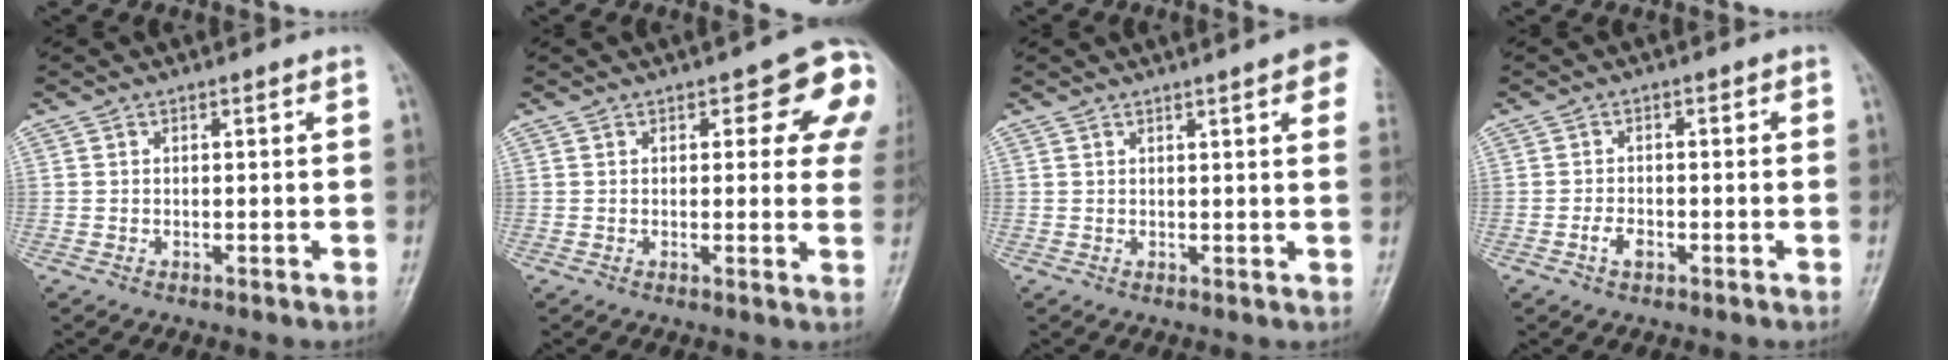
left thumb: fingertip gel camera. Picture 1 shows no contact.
{"total": 11.0, "force": [4.3, 4.8, 9.0], "torque": [-0.051, -0.009, 0.039]}
{"total": 7.3, "force": [3.8, 1.1, 6.1], "torque": [-0.055, 0.001, 0.040]}
{"total": 2.6, "force": [-1.4, 1.6, 1.4], "torque": [-0.023, 0.010, -0.024]}